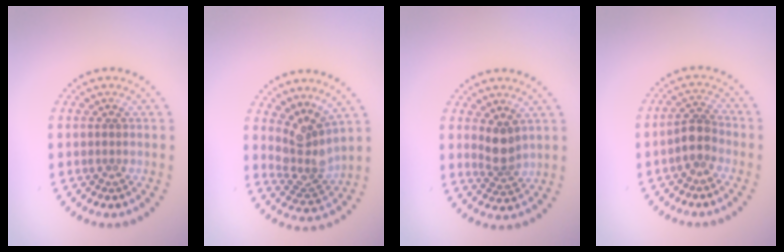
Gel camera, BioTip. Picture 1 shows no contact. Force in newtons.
{"total": 3.7, "press": 2.6, "slide": 2.6}
{"total": 2.3, "press": 2.0, "slide": 1.3}
{"total": 2.3, "press": 2.0, "slide": 1.2}